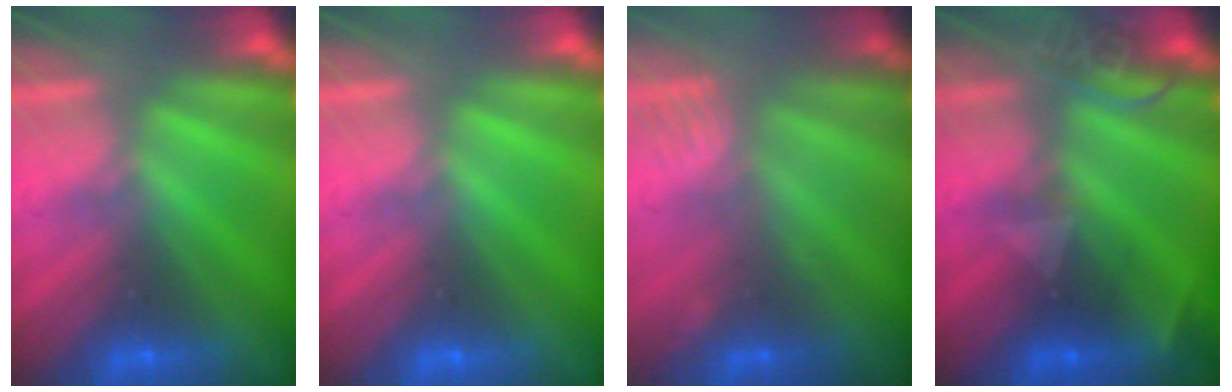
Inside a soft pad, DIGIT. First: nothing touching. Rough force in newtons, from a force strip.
{"total": 0.0}
{"total": 2.5}
{"total": 2.2}